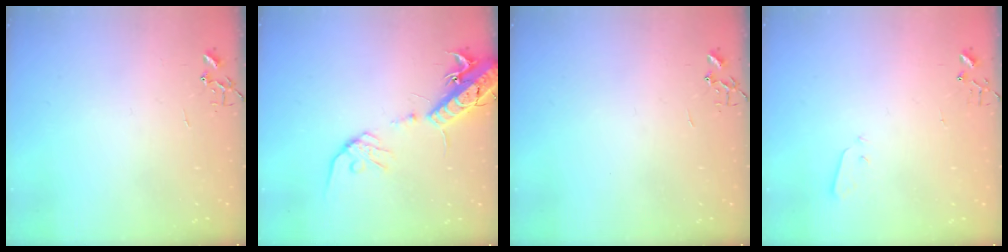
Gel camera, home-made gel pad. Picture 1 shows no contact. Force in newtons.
{"total": 16.5, "press": 16.2, "slide": 3.6}
{"total": 0.0}
{"total": 2.1, "press": 2.1, "slide": 0.3}